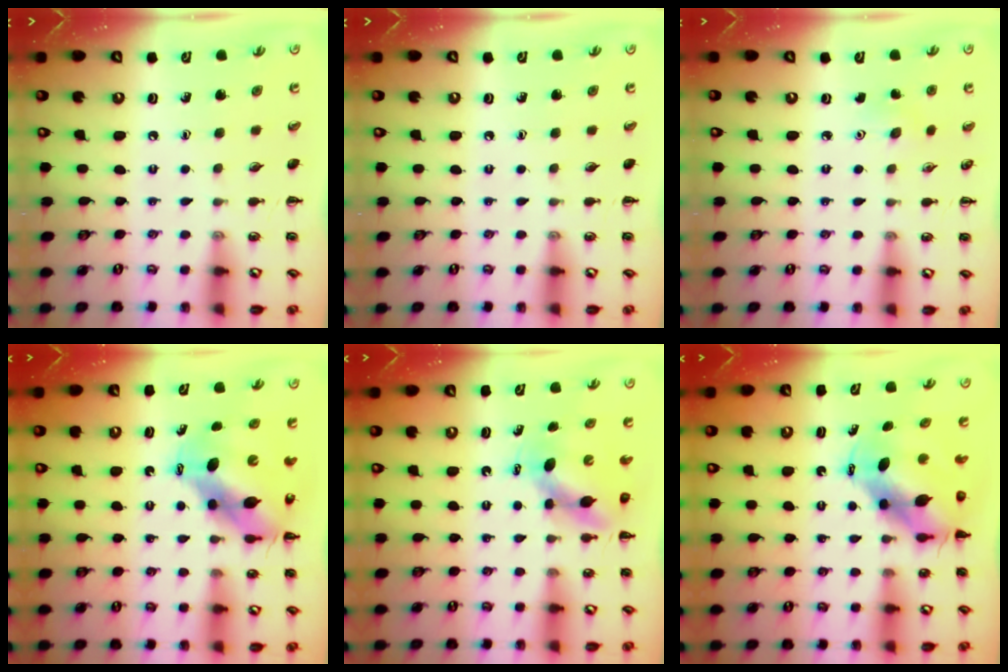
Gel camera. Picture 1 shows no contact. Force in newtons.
{"total": 0.0}
{"total": 2.8, "press": 2.8, "slide": 0.7}
{"total": 9.8, "press": 9.5, "slide": 2.5}
{"total": 6.9, "press": 6.9, "slide": 0.4}
{"total": 7.2, "press": 7.0, "slide": 1.6}